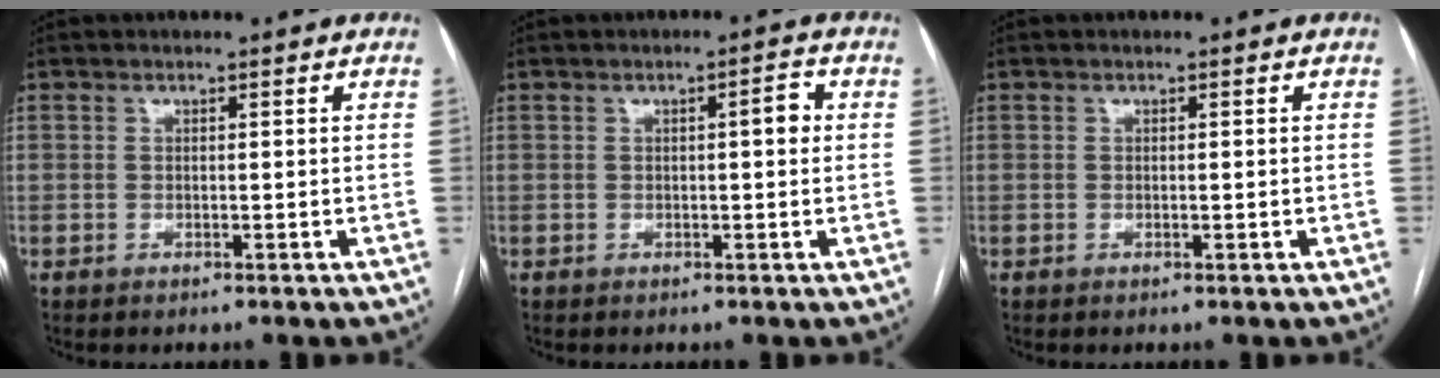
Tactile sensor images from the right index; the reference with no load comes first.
{"total": 2.4, "force": [0.4, 0.6, 2.3], "torque": [-0.028, 0.006, 0.005]}
{"total": 0.6, "force": [-0.1, 0.1, 0.5], "torque": [-0.011, -0.002, 0.002]}